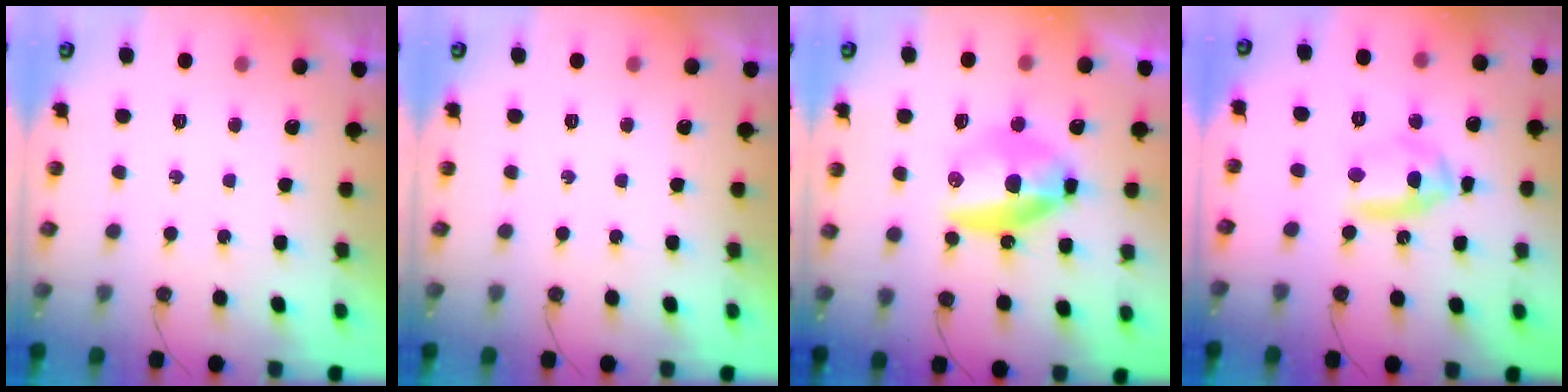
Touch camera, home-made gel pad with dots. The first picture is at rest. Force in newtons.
{"total": 0.0}
{"total": 11.5, "press": 11.5, "slide": 0.7}
{"total": 16.7, "press": 9.1, "slide": 14.1}